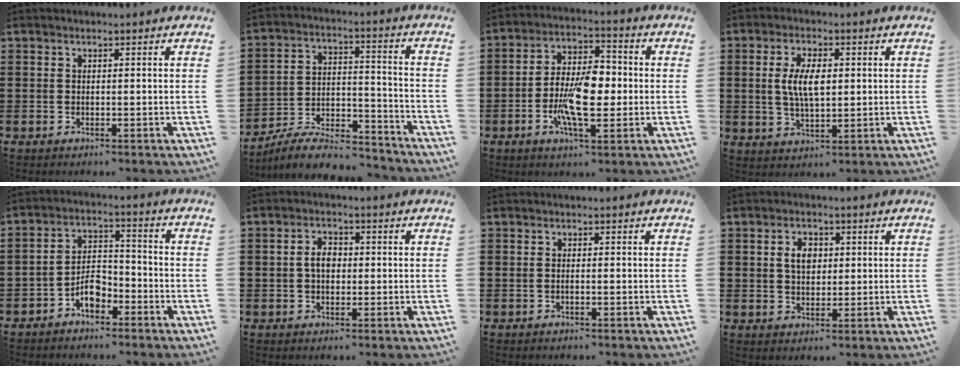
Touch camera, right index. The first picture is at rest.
{"total": 8.8, "force": [-8.1, 1.7, 3.1], "torque": [-0.053, 0.015, -0.156]}
{"total": 9.6, "force": [-1.9, 4.2, 8.5], "torque": [-0.170, 0.001, -0.035]}
{"total": 6.1, "force": [0.5, 2.6, 5.5], "torque": [-0.116, 0.007, 0.004]}
{"total": 5.6, "force": [-3.5, 2.9, 3.3], "torque": [-0.069, 0.011, -0.069]}
{"total": 3.2, "force": [0.0, 1.9, 2.5], "torque": [-0.051, 0.009, -0.003]}
{"total": 0.5, "force": [-0.3, 0.0, 0.5], "torque": [-0.009, -0.002, -0.004]}
{"total": 3.7, "force": [0.7, 2.5, 2.7], "torque": [-0.052, 0.009, 0.008]}